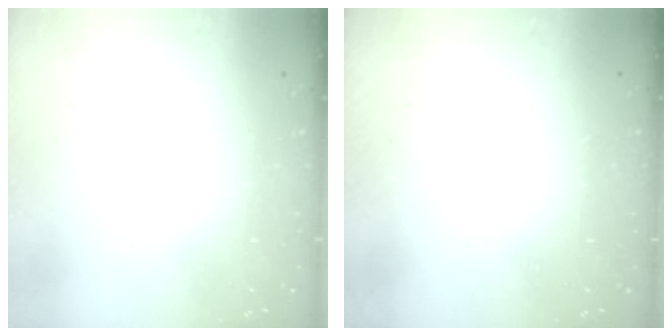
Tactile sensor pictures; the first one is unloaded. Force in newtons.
{"total": 0.0}